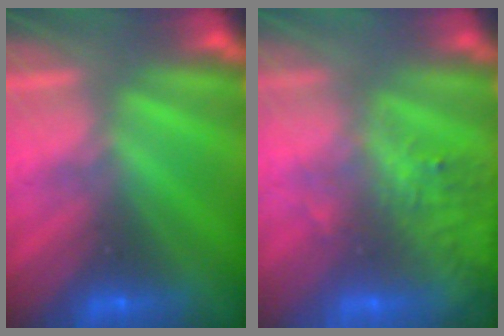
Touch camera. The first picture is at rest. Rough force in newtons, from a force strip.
{"total": 7.5}